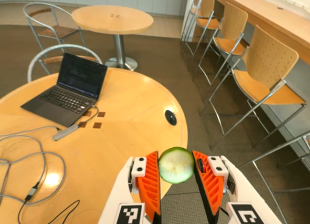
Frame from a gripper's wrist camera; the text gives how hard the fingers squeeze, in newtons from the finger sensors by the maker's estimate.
{"total": 10.2, "left": 10.5, "right": 9.8}